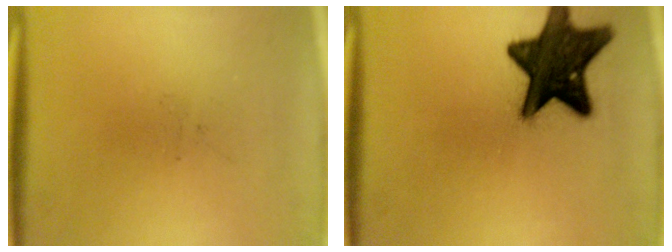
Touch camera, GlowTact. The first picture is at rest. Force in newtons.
{"total": 16.6}